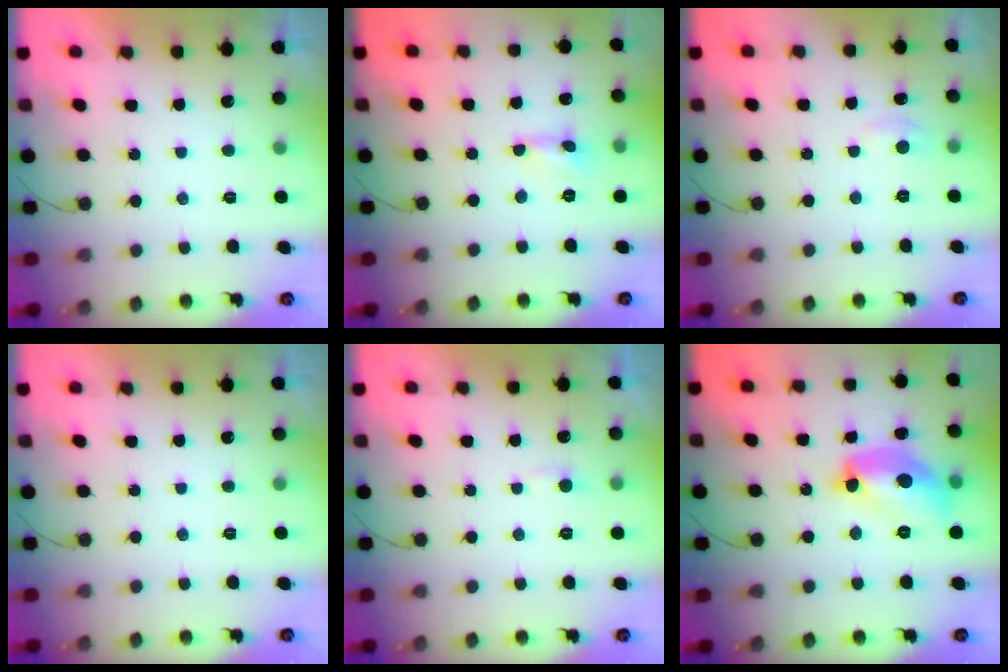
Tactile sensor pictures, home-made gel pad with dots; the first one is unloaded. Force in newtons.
{"total": 0.0}
{"total": 2.3, "press": 2.3, "slide": 0.3}
{"total": 0.0}
{"total": 2.7, "press": 2.7, "slide": 0.4}
{"total": 15.4, "press": 15.4, "slide": 0.8}